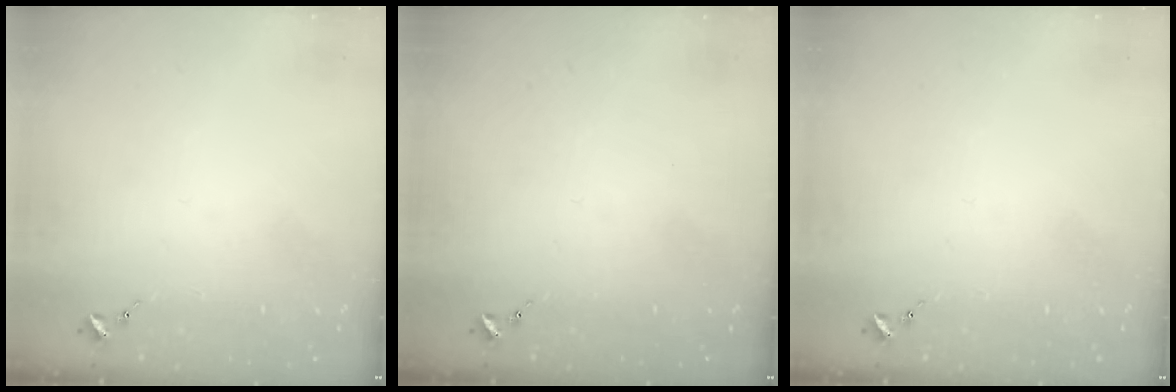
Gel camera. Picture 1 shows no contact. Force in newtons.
{"total": 0.0}
{"total": 0.0}